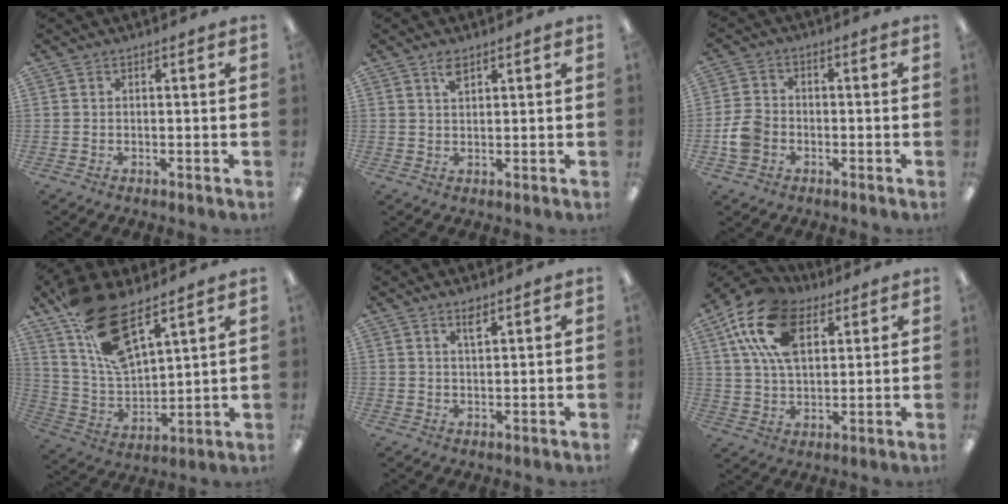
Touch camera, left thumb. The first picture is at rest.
{"total": 2.6, "force": [1.9, 1.0, 1.4], "torque": [-0.025, -0.002, 0.034]}
{"total": 6.1, "force": [-1.9, 4.8, 3.2], "torque": [-0.066, 0.012, -0.033]}
{"total": 18.0, "force": [12.0, 6.9, 11.5], "torque": [-0.239, -0.059, 0.219]}
{"total": 3.0, "force": [2.1, 0.9, 1.9], "torque": [-0.035, 0.000, 0.036]}
{"total": 18.2, "force": [8.8, 10.3, 12.1], "torque": [-0.257, -0.013, 0.154]}